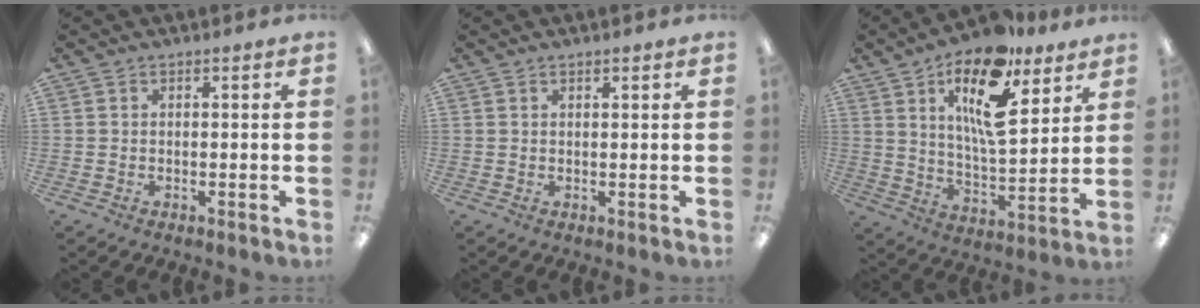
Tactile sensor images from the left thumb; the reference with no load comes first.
{"total": 1.1, "force": [0.8, 0.2, 0.6], "torque": [-0.012, 0.000, 0.015]}
{"total": 18.9, "force": [10.8, 7.8, 13.5], "torque": [-0.213, -0.051, 0.177]}